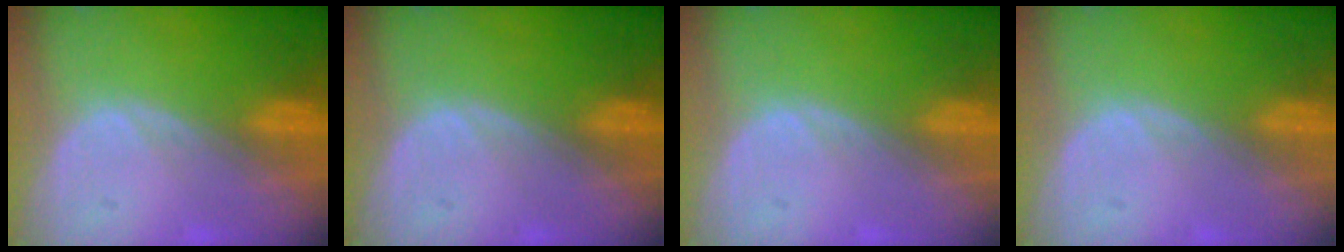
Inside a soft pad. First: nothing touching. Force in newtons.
{"total": 0.0}
{"total": 0.0}
{"total": 0.0}